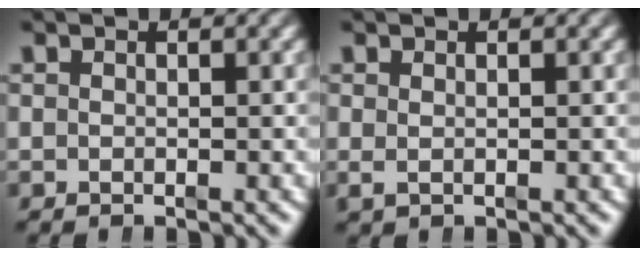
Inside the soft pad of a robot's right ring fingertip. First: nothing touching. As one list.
[{"total": 0.6, "force": [0.1, -0.2, 0.5], "torque": [-0.006, -0.006, 0.009]}]